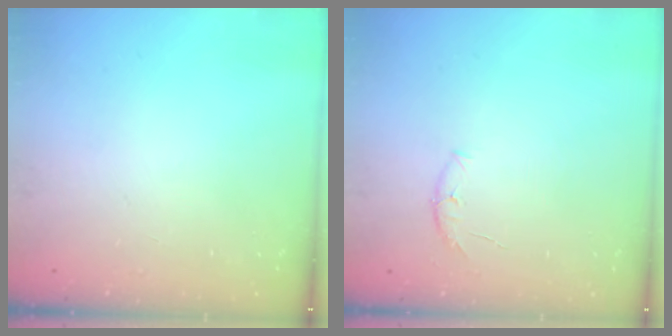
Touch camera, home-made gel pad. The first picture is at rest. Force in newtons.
{"total": 5.6, "press": 5.5, "slide": 1.1}